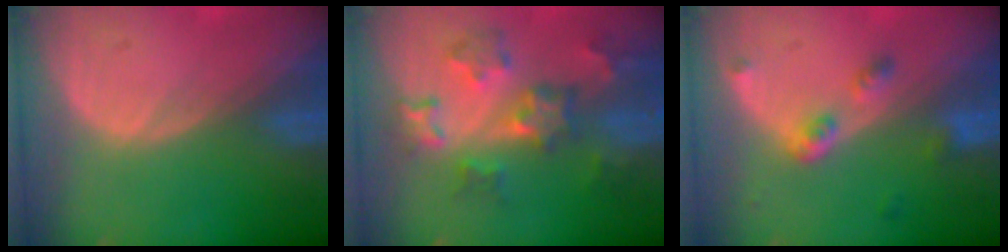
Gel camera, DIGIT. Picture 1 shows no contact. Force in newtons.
{"total": 8.2, "press": 7.7, "slide": 2.6}
{"total": 4.1, "press": 3.9, "slide": 1.2}